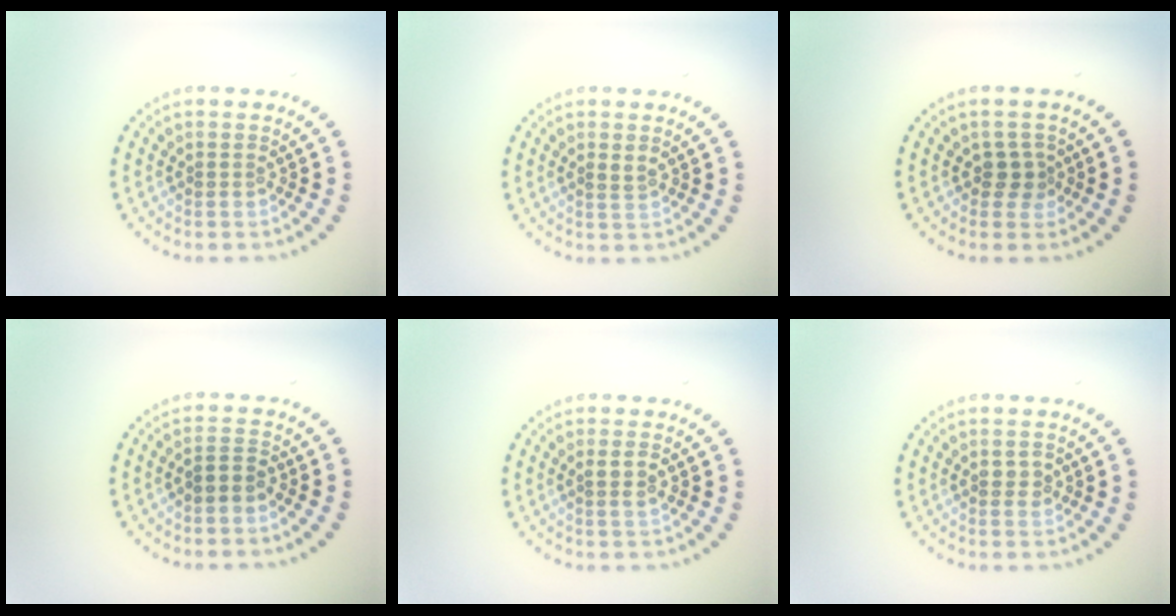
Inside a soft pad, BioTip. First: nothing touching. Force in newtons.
{"total": 0.9, "press": 0.9, "slide": 0.2}
{"total": 1.7, "press": 1.3, "slide": 1.0}
{"total": 1.7, "press": 1.5, "slide": 0.8}
{"total": 1.4, "press": 1.2, "slide": 0.7}
{"total": 1.3, "press": 1.3, "slide": 0.2}